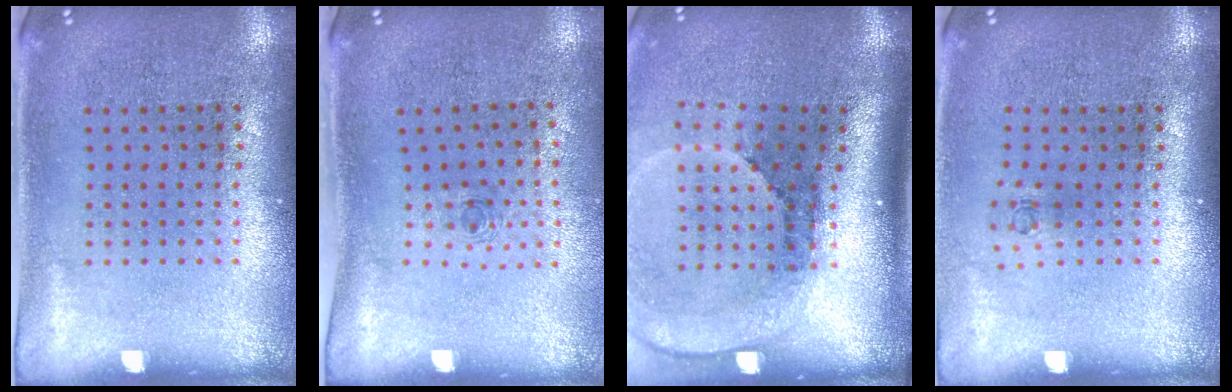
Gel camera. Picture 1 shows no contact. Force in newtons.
{"total": 0.7, "press": 0.2, "slide": 0.6}
{"total": 2.6, "press": 1.7, "slide": 1.9}
{"total": 0.7, "press": 0.3, "slide": 0.6}